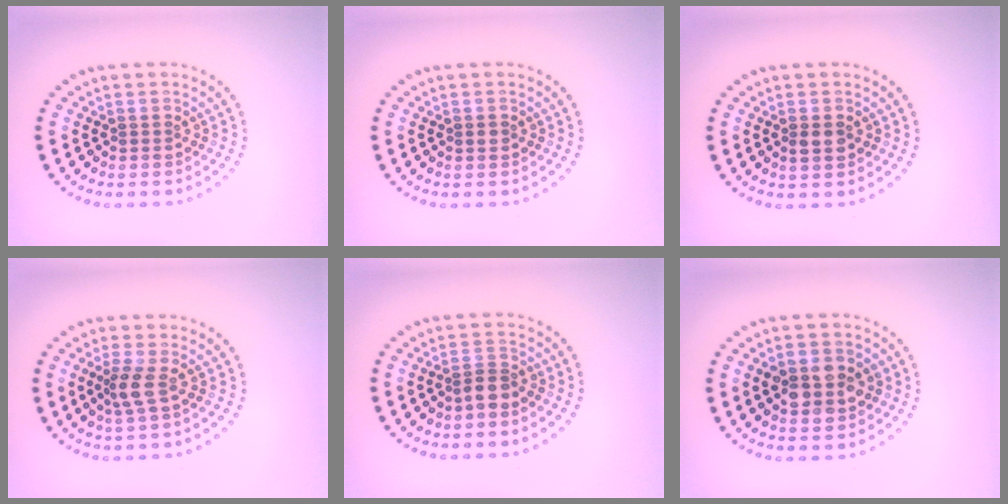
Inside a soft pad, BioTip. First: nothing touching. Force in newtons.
{"total": 0.7, "press": 0.7, "slide": 0.1}
{"total": 1.7, "press": 1.7, "slide": 0.2}
{"total": 2.0, "press": 1.6, "slide": 1.2}
{"total": 1.9, "press": 1.6, "slide": 1.0}
{"total": 4.1, "press": 4.1, "slide": 0.2}